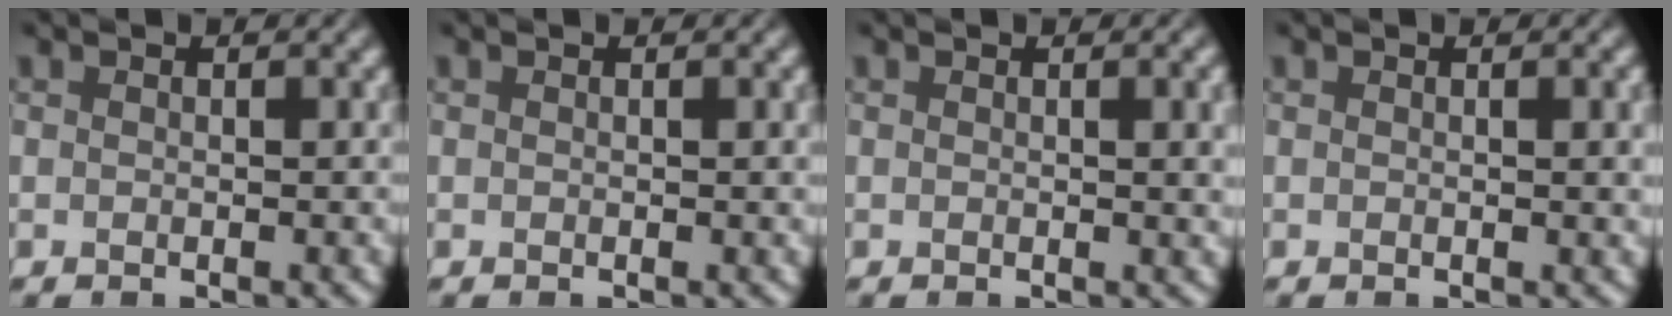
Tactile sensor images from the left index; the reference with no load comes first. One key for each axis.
{"total": 0.6, "fx": 0.1, "fy": 0.1, "fz": 0.5, "tx": -0.005, "ty": 0.001, "tz": 0.001}
{"total": 2.5, "fx": 0.5, "fy": 0.8, "fz": 2.3, "tx": -0.021, "ty": 0.003, "tz": 0.004}
{"total": 1.7, "fx": 0.3, "fy": 0.5, "fz": 1.6, "tx": -0.016, "ty": 0.002, "tz": 0.002}